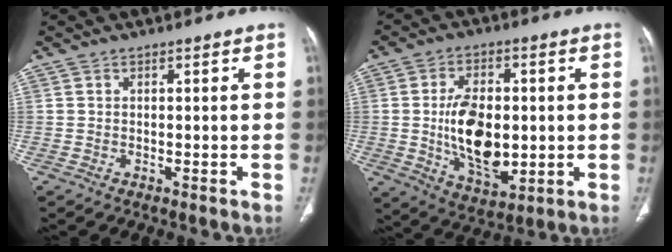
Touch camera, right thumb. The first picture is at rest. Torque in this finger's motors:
{"motor_torque": [1.69, 1.91, 1.48, -0.20, 0.23]}